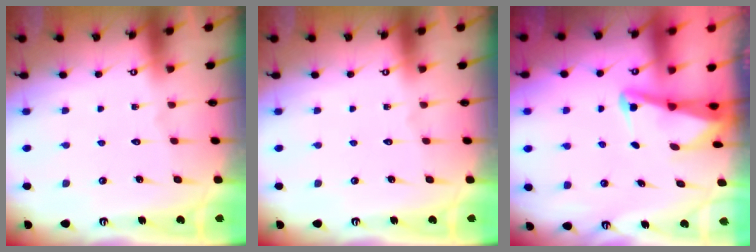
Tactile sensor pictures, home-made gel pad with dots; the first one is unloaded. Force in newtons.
{"total": 0.0}
{"total": 2.5, "press": 2.4, "slide": 0.6}